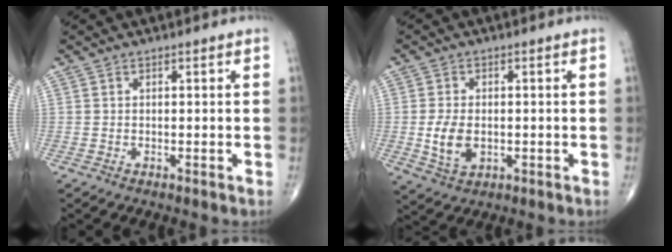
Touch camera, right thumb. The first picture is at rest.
{"total": 6.2, "force": [-0.7, 3.9, 4.7], "torque": [-0.086, -0.004, -0.006]}